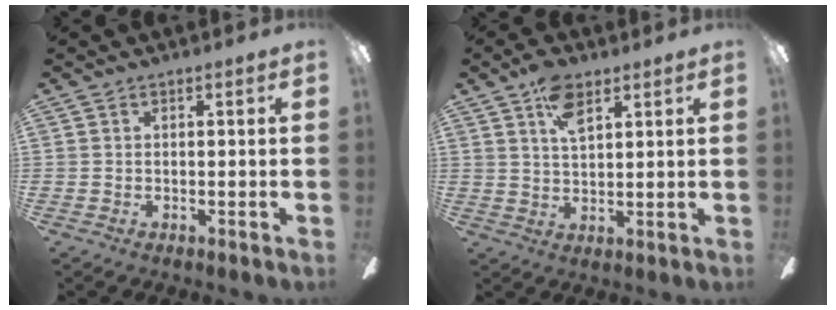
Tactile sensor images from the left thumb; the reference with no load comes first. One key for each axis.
{"total": 7.4, "fx": 4.4, "fy": 3.4, "fz": 4.9, "tx": -0.083, "ty": -0.008, "tz": 0.076}